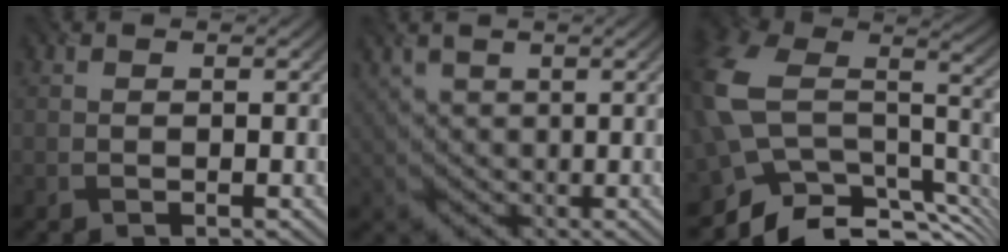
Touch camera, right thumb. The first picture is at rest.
{"total": 2.5, "force": [1.7, 1.8, 0.3], "torque": [-0.017, -0.002, 0.042]}
{"total": 12.1, "force": [-4.6, 7.8, 8.0], "torque": [-0.182, -0.022, -0.072]}